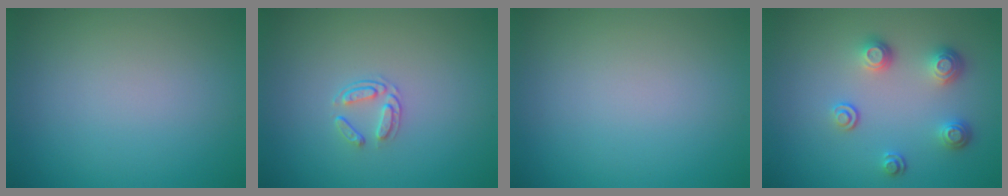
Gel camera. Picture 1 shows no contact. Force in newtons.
{"total": 1.6, "press": 1.0, "slide": 1.2}
{"total": 0.0}
{"total": 3.2, "press": 2.5, "slide": 2.0}